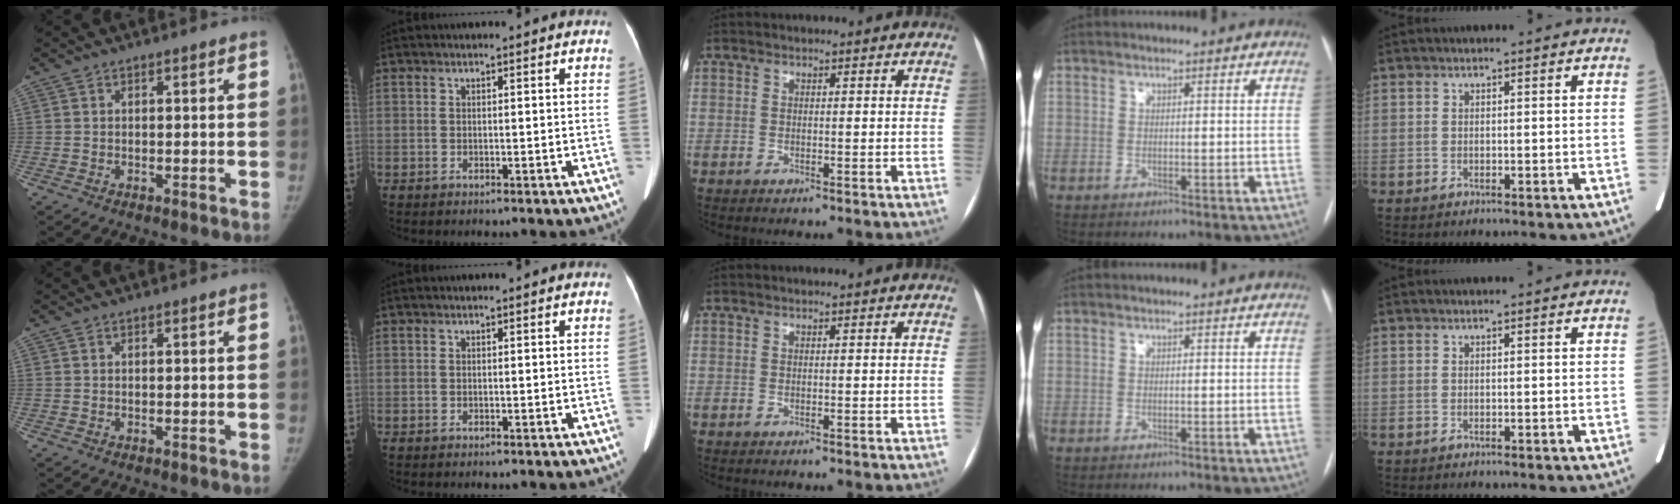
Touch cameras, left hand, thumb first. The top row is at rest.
{}